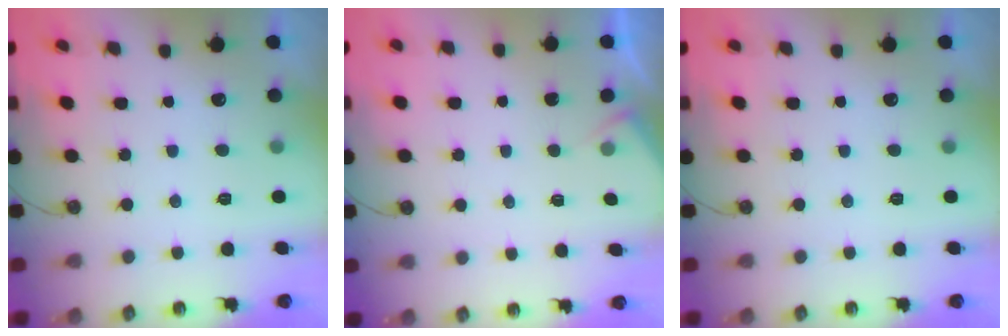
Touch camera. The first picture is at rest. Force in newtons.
{"total": 3.6, "press": 3.6, "slide": 0.4}
{"total": 0.0}